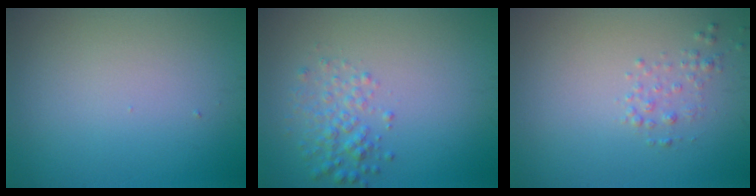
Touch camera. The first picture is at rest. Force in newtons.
{"total": 2.4, "press": 2.4, "slide": 0.1}
{"total": 1.0, "press": 1.0, "slide": 0.0}